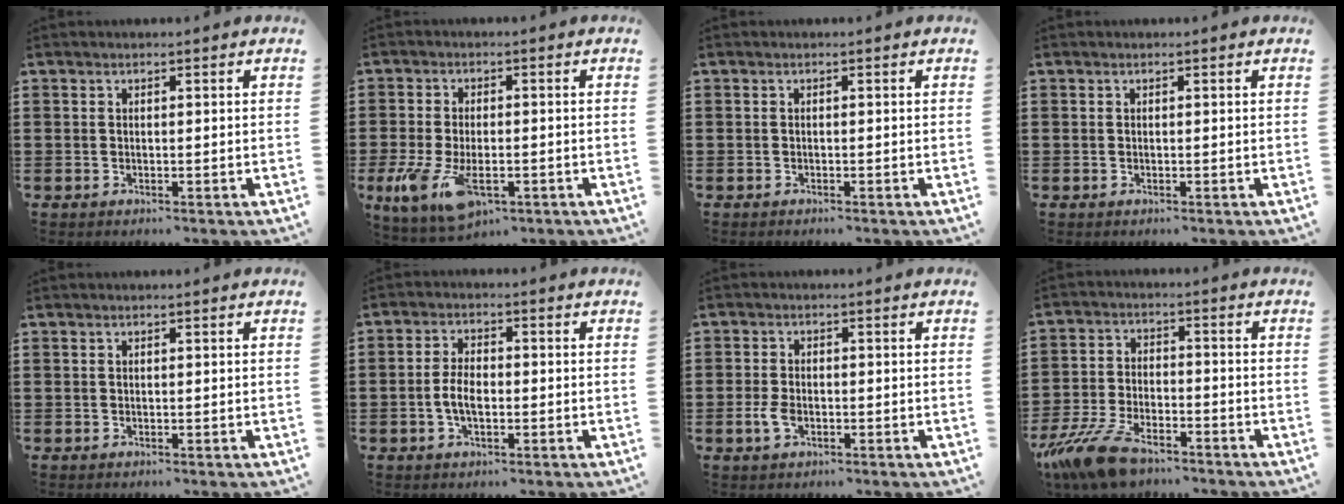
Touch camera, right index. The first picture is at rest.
{"total": 8.5, "force": [-3.2, 3.9, 6.8], "torque": [-0.165, -0.019, -0.060]}
{"total": 0.0}
{"total": 0.0}
{"total": 0.0}
{"total": 4.3, "force": [-0.9, 2.2, 3.6], "torque": [-0.086, -0.001, -0.023]}
{"total": 3.0, "force": [-1.1, 1.8, 2.2], "torque": [-0.062, -0.008, -0.024]}
{"total": 9.6, "force": [-7.3, 3.3, 5.3], "torque": [-0.135, 0.009, -0.145]}